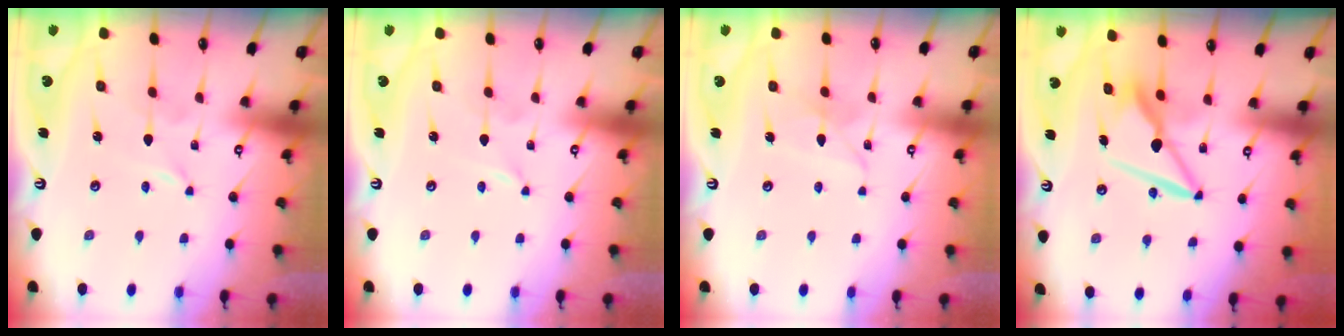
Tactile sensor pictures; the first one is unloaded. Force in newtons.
{"total": 0.0}
{"total": 6.4, "press": 6.3, "slide": 0.4}
{"total": 9.7, "press": 9.6, "slide": 0.9}